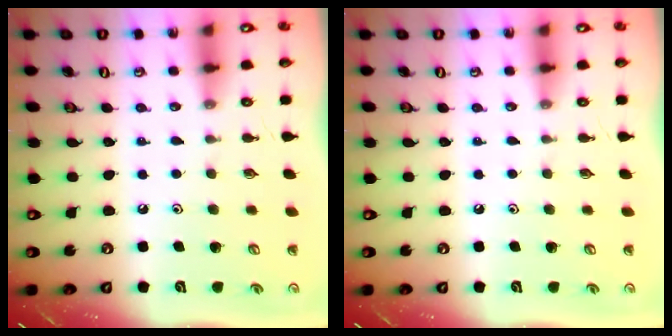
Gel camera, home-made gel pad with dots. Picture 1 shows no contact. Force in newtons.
{"total": 0.0}